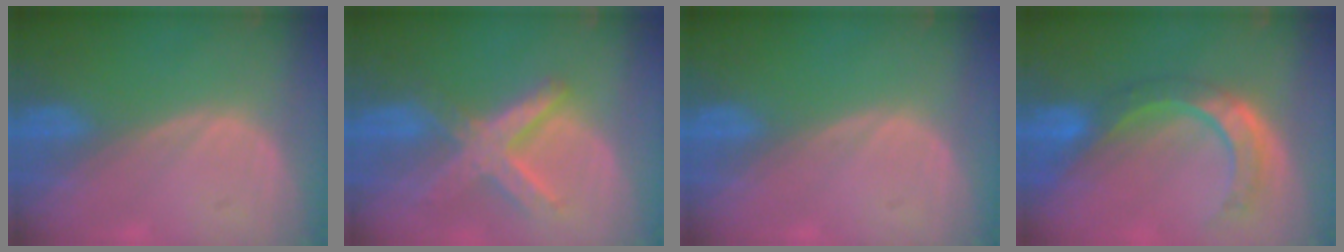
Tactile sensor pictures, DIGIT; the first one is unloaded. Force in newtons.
{"total": 8.3, "press": 7.1, "slide": 4.3}
{"total": 0.0}
{"total": 8.6, "press": 7.3, "slide": 4.7}